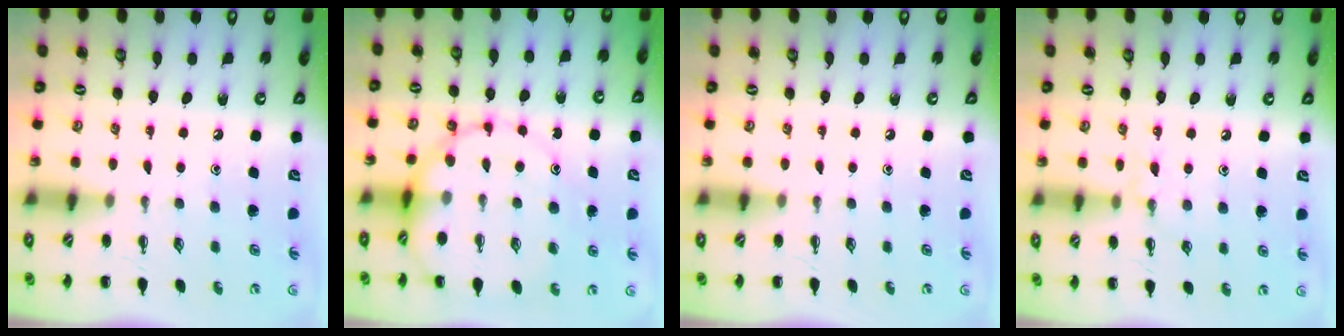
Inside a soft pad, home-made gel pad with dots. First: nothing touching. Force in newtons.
{"total": 13.3, "press": 13.2, "slide": 1.9}
{"total": 0.0}
{"total": 4.9, "press": 4.7, "slide": 1.5}